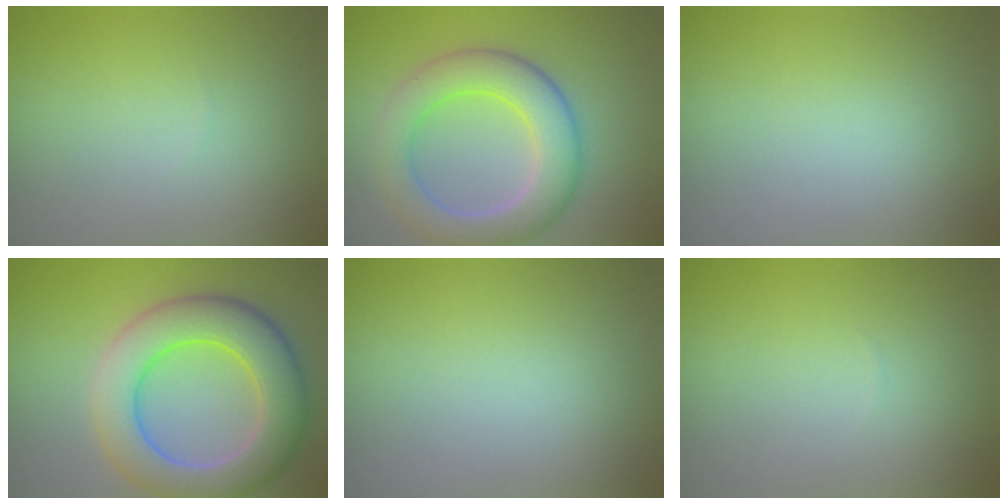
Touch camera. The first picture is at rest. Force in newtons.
{"total": 6.8, "press": 6.8, "slide": 0.3}
{"total": 0.0}
{"total": 8.7, "press": 8.7, "slide": 0.6}
{"total": 0.0}
{"total": 0.0}